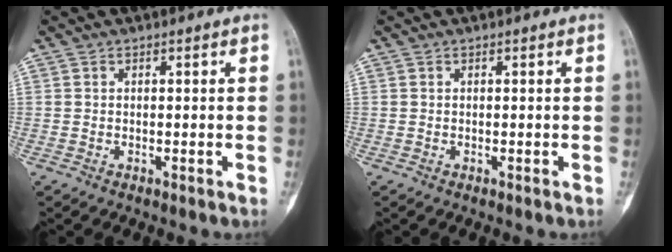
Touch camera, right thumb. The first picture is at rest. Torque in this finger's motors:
{"motor_torque": [0.22, 0.03, -0.29, 0.06, 0.07]}